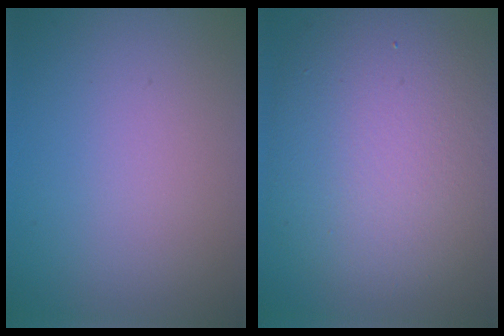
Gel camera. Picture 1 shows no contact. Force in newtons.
{"total": 10.7, "press": 10.6, "slide": 0.6}